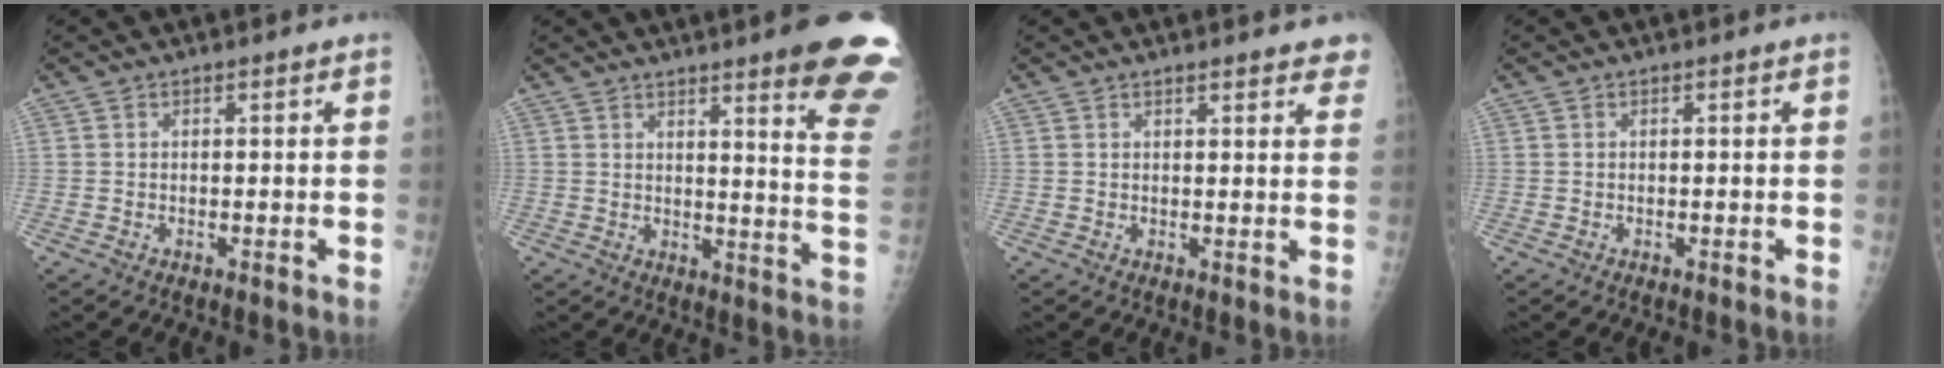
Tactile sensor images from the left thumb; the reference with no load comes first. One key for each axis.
{"total": 16.8, "fx": 11.6, "fy": 1.4, "fz": 12.1, "tx": -0.123, "ty": -0.077, "tz": 0.130}
{"total": 6.4, "fx": 5.5, "fy": 1.7, "fz": 2.9, "tx": -0.006, "ty": -0.018, "tz": 0.054}
{"total": 0.0}